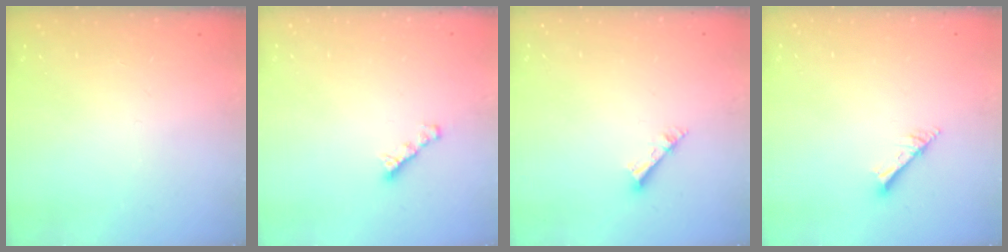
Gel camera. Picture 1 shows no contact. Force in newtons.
{"total": 3.0, "press": 3.0, "slide": 0.1}
{"total": 2.6, "press": 2.5, "slide": 0.2}
{"total": 2.5, "press": 2.5, "slide": 0.2}